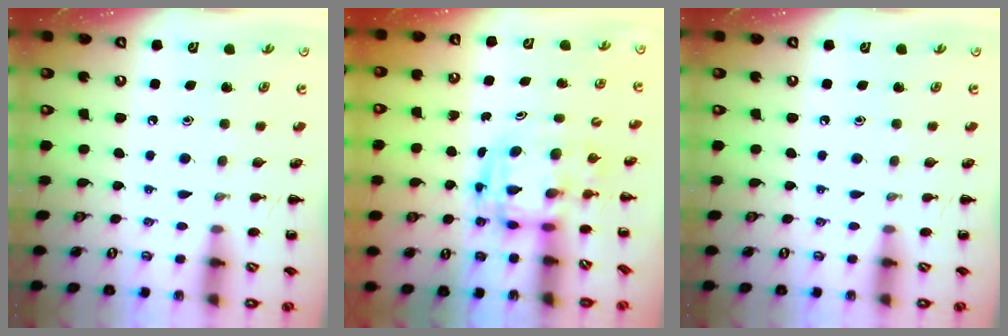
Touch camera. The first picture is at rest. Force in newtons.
{"total": 2.8, "press": 2.8, "slide": 0.5}
{"total": 0.0}